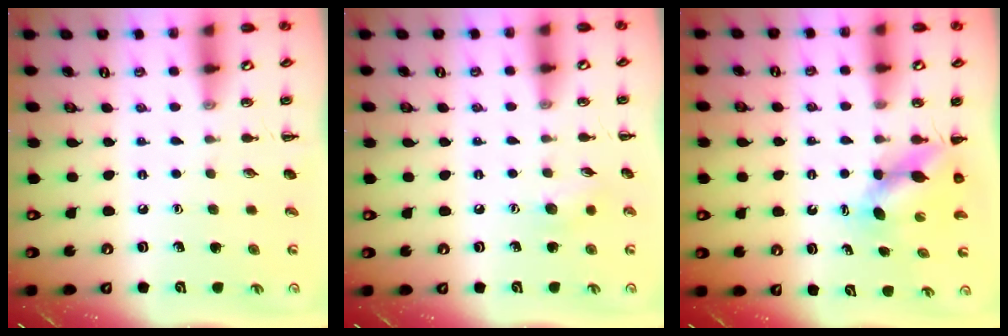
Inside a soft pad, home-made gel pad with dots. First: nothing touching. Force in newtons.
{"total": 6.3, "press": 6.1, "slide": 1.7}
{"total": 5.7, "press": 5.7, "slide": 0.1}